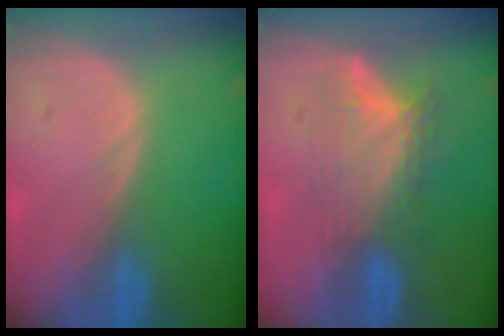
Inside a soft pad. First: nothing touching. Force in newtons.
{"total": 7.8, "press": 6.8, "slide": 3.7}